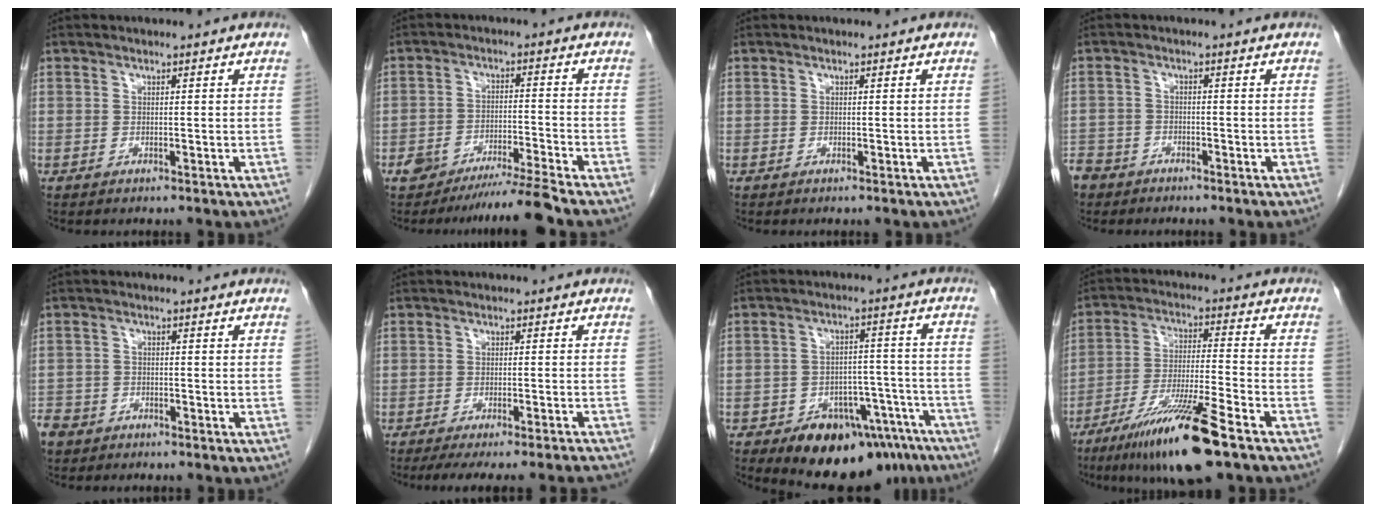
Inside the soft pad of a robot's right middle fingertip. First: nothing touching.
{"total": 6.3, "force": [-5.5, -1.3, 2.7], "torque": [-0.042, -0.014, -0.099]}
{"total": 0.0}
{"total": 6.3, "force": [-4.6, 4.1, 1.0], "torque": [-0.032, 0.000, -0.089]}
{"total": 6.4, "force": [-4.4, 4.3, 1.5], "torque": [-0.043, 0.005, -0.079]}
{"total": 12.7, "force": [-11.7, -0.5, 5.1], "torque": [-0.060, -0.019, -0.152]}
{"total": 15.6, "force": [-11.8, 7.7, 6.5], "torque": [-0.052, 0.040, -0.155]}
{"total": 14.4, "force": [-9.3, 0.7, 11.0], "torque": [-0.214, -0.036, -0.166]}